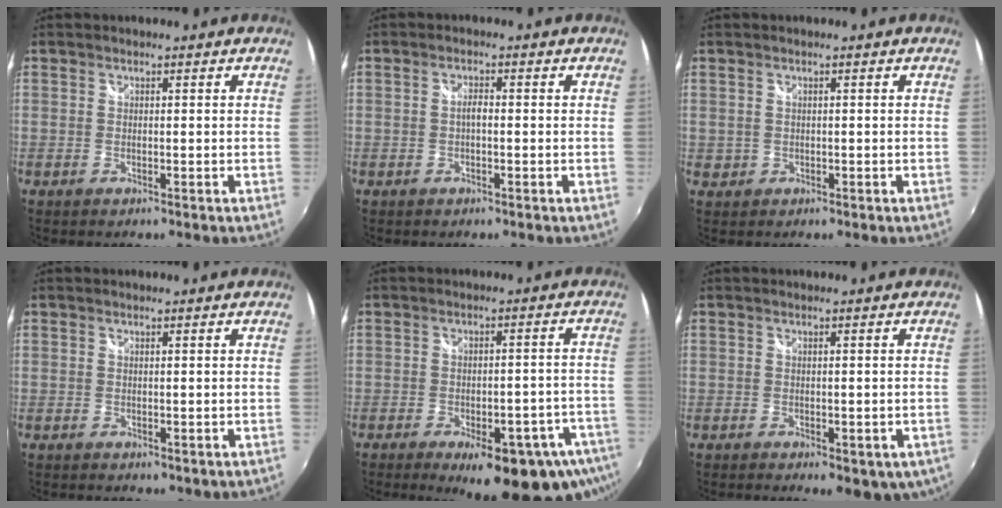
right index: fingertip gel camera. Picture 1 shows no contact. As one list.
[{"total": 1.5, "force": [-0.3, 0.6, 1.4], "torque": [-0.026, 0.005, -0.008]}, {"total": 1.3, "force": [0.2, 1.2, 0.3], "torque": [-0.004, 0.000, 0.003]}, {"total": 0.9, "force": [0.0, 0.6, 0.7], "torque": [-0.010, -0.003, 0.001]}, {"total": 21.0, "force": [-13.6, 7.5, 14.2], "torque": [-0.176, -0.024, -0.159]}, {"total": 8.7, "force": [-4.7, 3.7, 6.3], "torque": [-0.094, -0.034, -0.056]}]